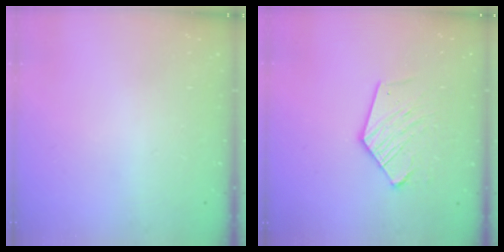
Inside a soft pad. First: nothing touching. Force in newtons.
{"total": 11.0, "press": 10.9, "slide": 1.1}